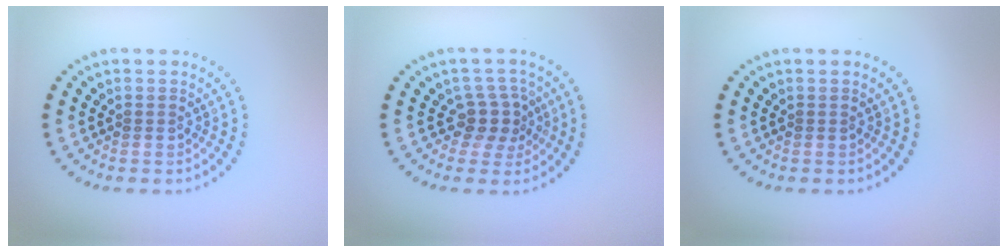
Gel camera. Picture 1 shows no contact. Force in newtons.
{"total": 2.8, "press": 2.2, "slide": 1.8}
{"total": 0.0}